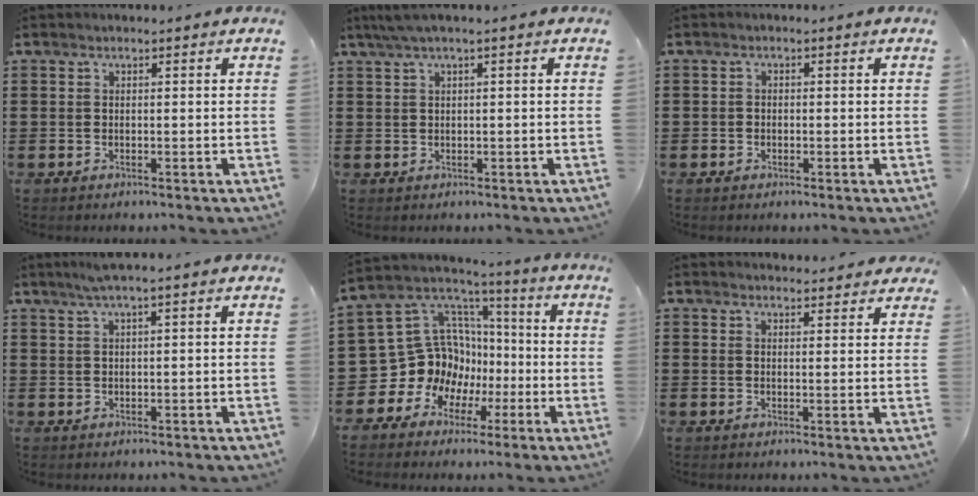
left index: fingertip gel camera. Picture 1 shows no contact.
{"total": 1.7, "force": [0.1, 0.0, 1.7], "torque": [-0.029, -0.003, 0.001]}
{"total": 0.9, "force": [-0.6, 0.7, 0.1], "torque": [-0.004, 0.003, -0.013]}
{"total": 1.8, "force": [0.6, -0.2, 1.6], "torque": [-0.029, -0.002, 0.011]}
{"total": 13.9, "force": [-1.8, 13.1, 4.3], "torque": [-0.141, -0.028, -0.008]}
{"total": 2.2, "force": [2.1, 0.4, 0.3], "torque": [-0.004, -0.005, 0.039]}